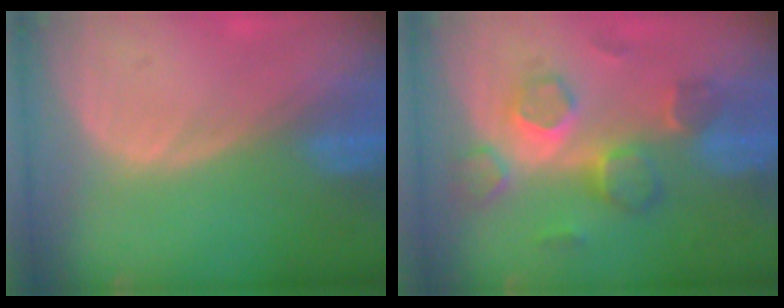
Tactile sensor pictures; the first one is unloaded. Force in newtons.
{"total": 8.1, "press": 7.4, "slide": 3.3}